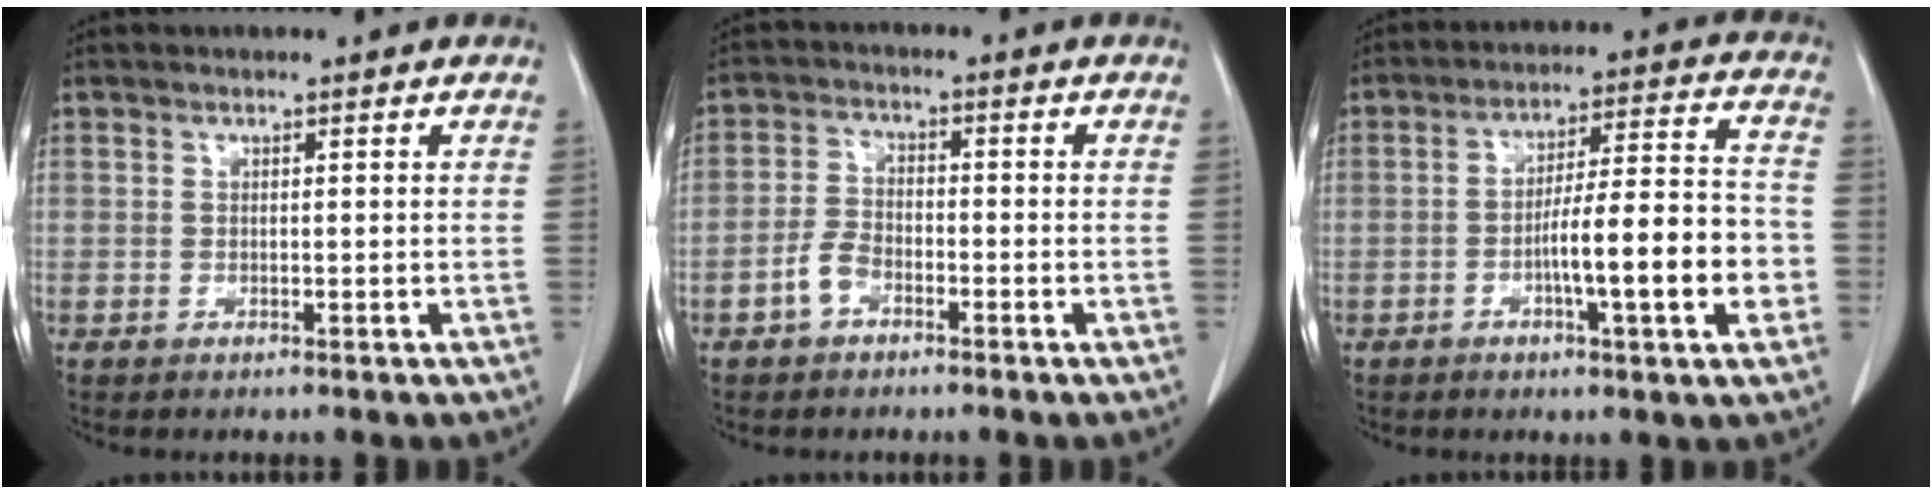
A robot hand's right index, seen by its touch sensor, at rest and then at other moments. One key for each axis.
{"total": 3.8, "fx": -2.2, "fy": 2.1, "fz": 2.3, "tx": -0.051, "ty": 0.008, "tz": -0.043}
{"total": 13.0, "fx": -3.7, "fy": 1.1, "fz": 12.5, "tx": -0.199, "ty": 0.011, "tz": -0.057}